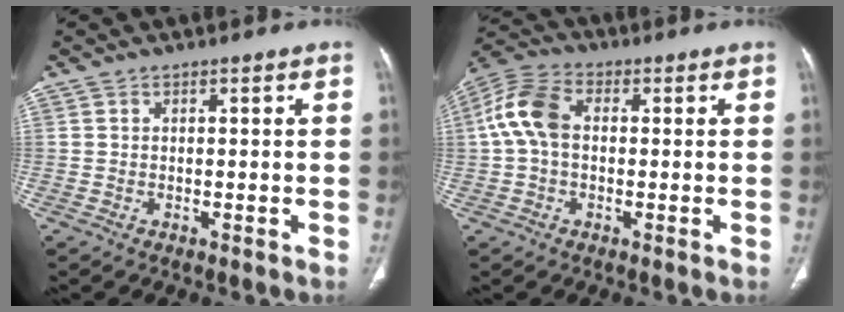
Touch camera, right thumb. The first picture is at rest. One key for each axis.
{"total": 9.3, "fx": 0.5, "fy": 6.1, "fz": 7.0, "tx": -0.152, "ty": 0.029, "tz": 0.003}